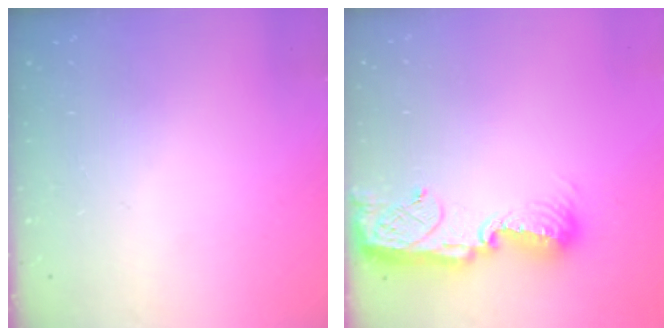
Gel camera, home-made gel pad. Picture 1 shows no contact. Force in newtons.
{"total": 11.6, "press": 11.5, "slide": 1.1}